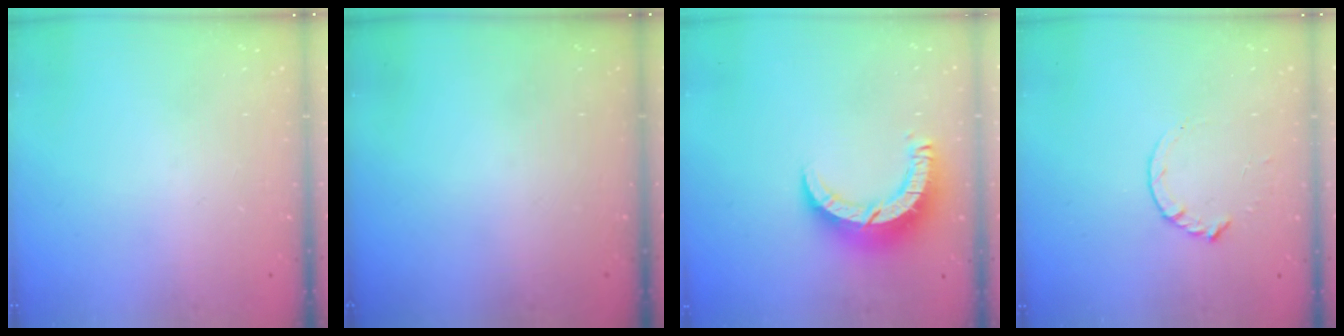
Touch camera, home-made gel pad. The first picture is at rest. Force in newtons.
{"total": 0.0}
{"total": 9.3, "press": 9.2, "slide": 0.9}
{"total": 4.2, "press": 4.2, "slide": 0.5}